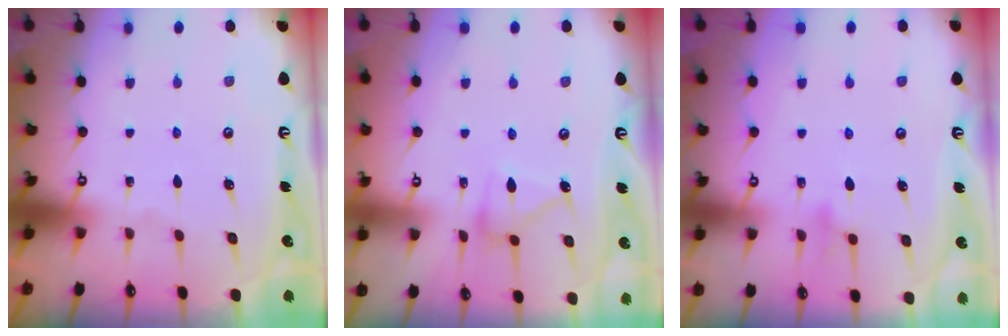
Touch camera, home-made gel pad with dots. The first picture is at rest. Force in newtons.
{"total": 11.6, "press": 11.6, "slide": 0.6}
{"total": 8.9, "press": 8.9, "slide": 0.8}